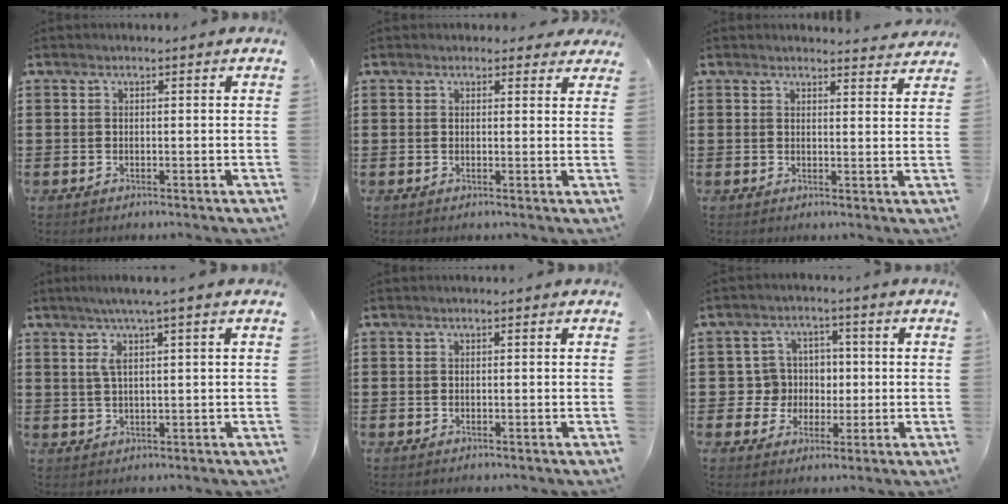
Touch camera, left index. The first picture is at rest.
{"total": 1.7, "force": [1.5, 0.8, 0.3], "torque": [-0.002, 0.003, 0.026]}
{"total": 2.5, "force": [2.5, 0.0, 0.3], "torque": [-0.004, -0.011, 0.045]}
{"total": 3.7, "force": [1.4, -0.1, 3.4], "torque": [-0.069, -0.002, 0.022]}
{"total": 0.0}
{"total": 5.5, "force": [0.1, 5.4, 0.9], "torque": [-0.037, 0.012, 0.000]}